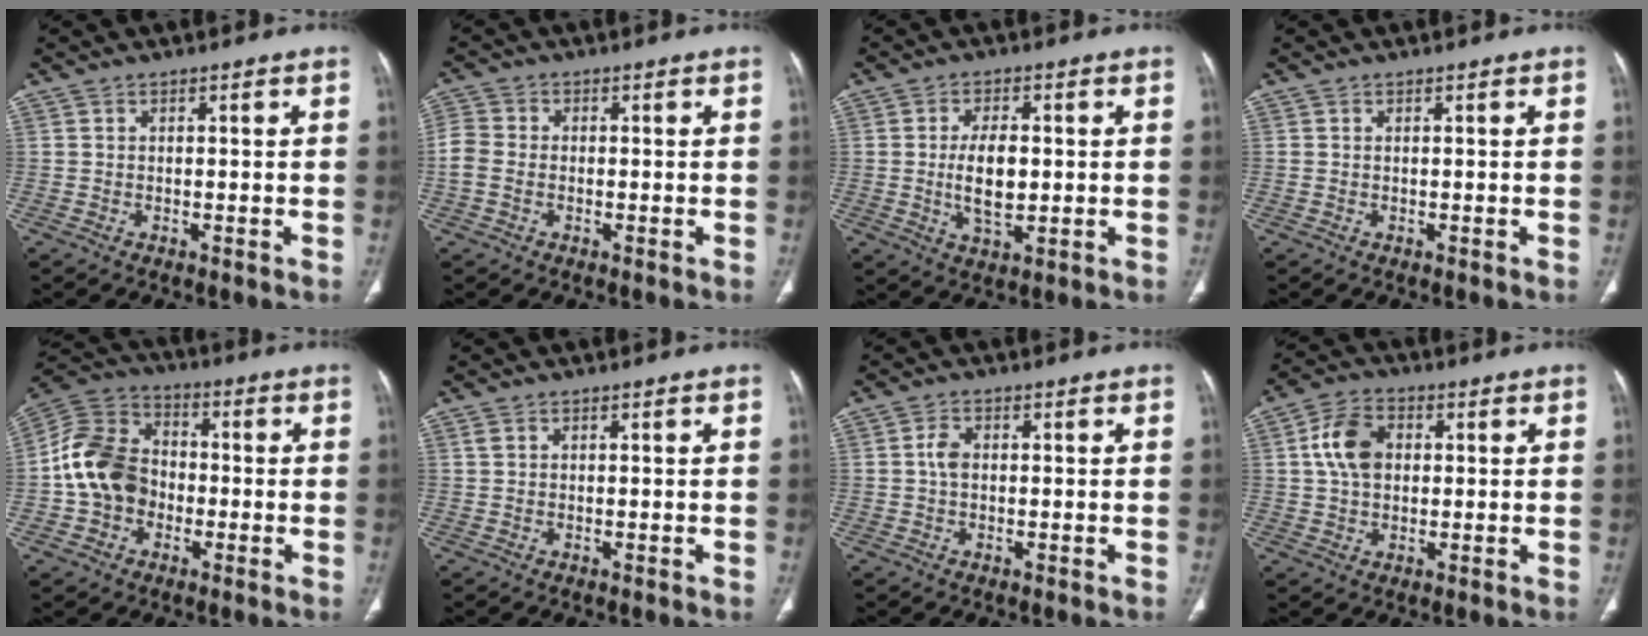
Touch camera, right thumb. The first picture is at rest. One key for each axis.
{"total": 4.6, "fx": -0.7, "fy": 3.5, "fz": 2.9, "tx": -0.074, "ty": 0.011, "tz": -0.019}
{"total": 7.6, "fx": 0.0, "fy": 3.7, "fz": 6.6, "tx": -0.116, "ty": -0.007, "tz": 0.002}
{"total": 0.0}
{"total": 13.3, "fx": -2.1, "fy": 10.7, "fz": 7.6, "tx": -0.129, "ty": 0.036, "tz": -0.049}
{"total": 0.7, "fx": 0.3, "fy": 0.4, "fz": 0.3, "tx": -0.008, "ty": 0.005, "tz": 0.007}
{"total": 2.5, "fx": 0.1, "fy": 1.7, "fz": 1.9, "tx": -0.037, "ty": 0.004, "tz": -0.003}
{"total": 8.2, "fx": 1.3, "fy": 5.8, "fz": 5.6, "tx": -0.095, "ty": 0.010, "tz": 0.020}